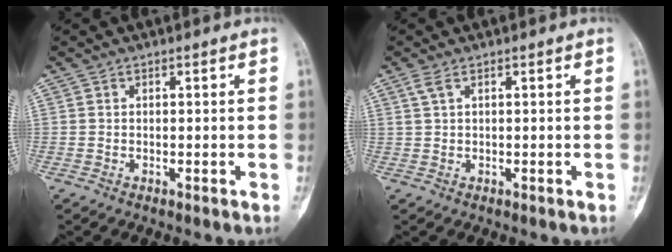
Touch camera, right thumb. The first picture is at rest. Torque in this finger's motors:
{"motor_torque": [-0.45, 0.53, 0.58, 0.07, -0.02]}